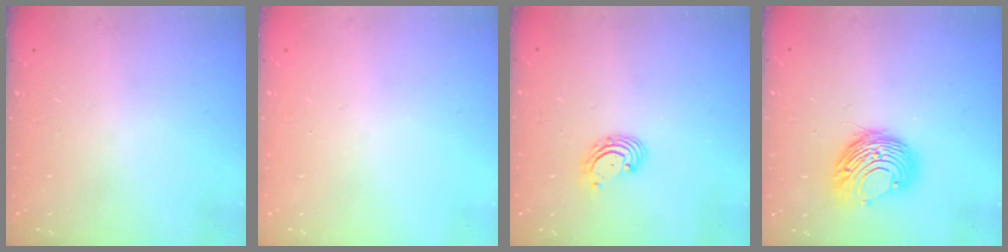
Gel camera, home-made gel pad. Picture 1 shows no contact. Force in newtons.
{"total": 0.0}
{"total": 2.9, "press": 2.9, "slide": 0.3}
{"total": 10.9, "press": 10.9, "slide": 0.6}